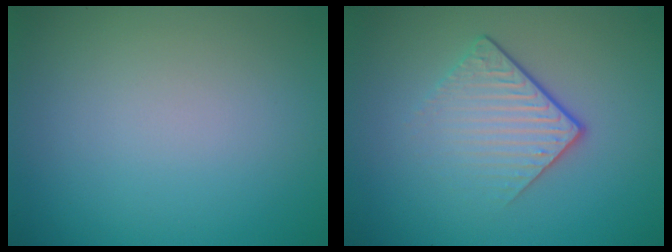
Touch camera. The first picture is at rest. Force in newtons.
{"total": 4.2, "press": 2.6, "slide": 3.3}